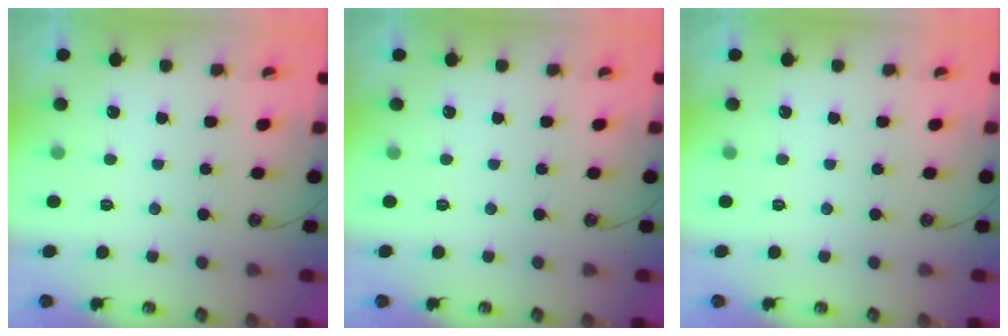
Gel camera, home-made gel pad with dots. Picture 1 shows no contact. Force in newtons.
{"total": 0.0}
{"total": 0.0}